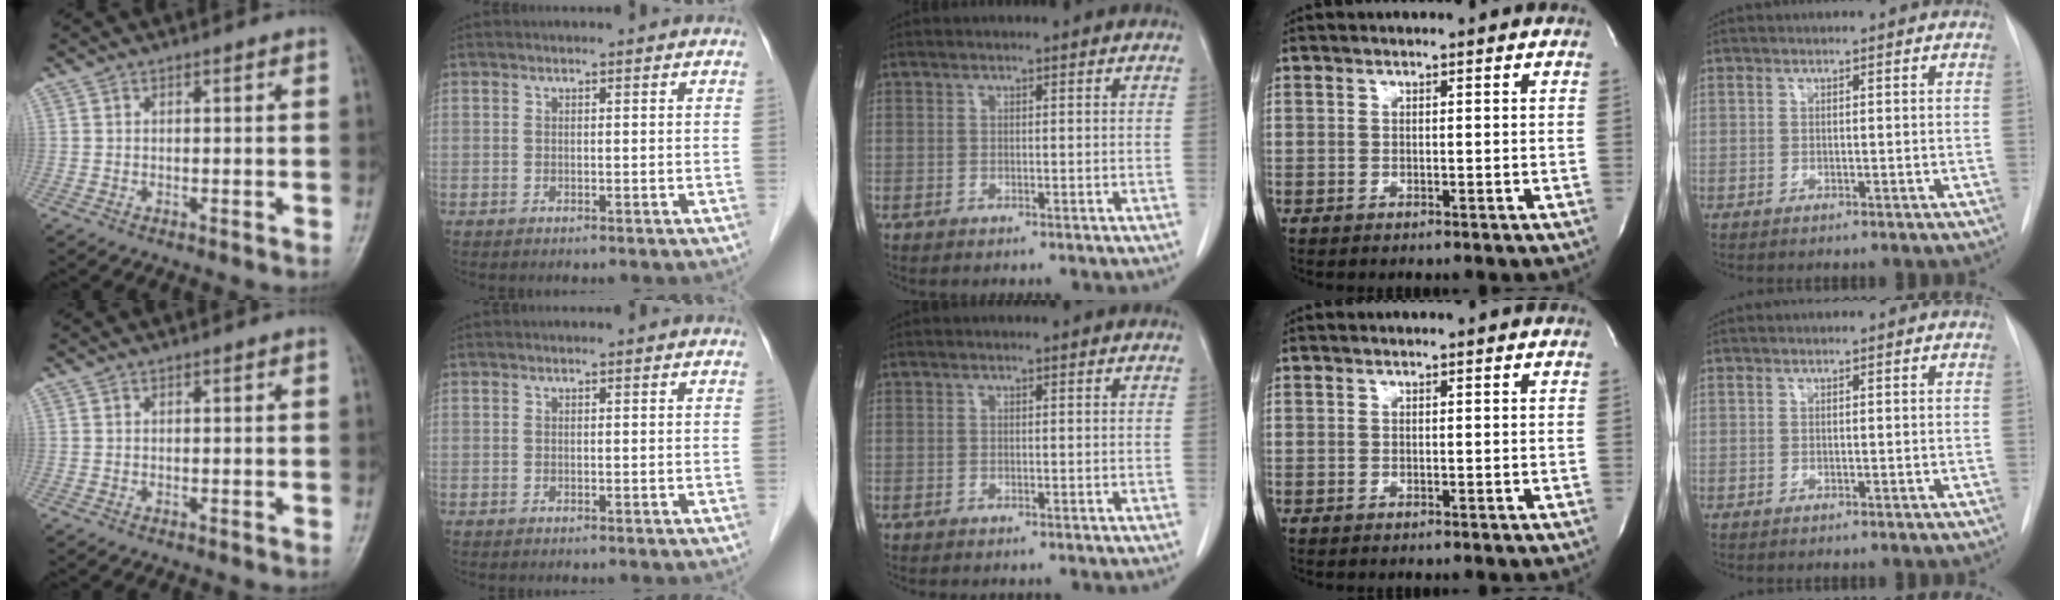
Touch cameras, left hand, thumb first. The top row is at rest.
{}